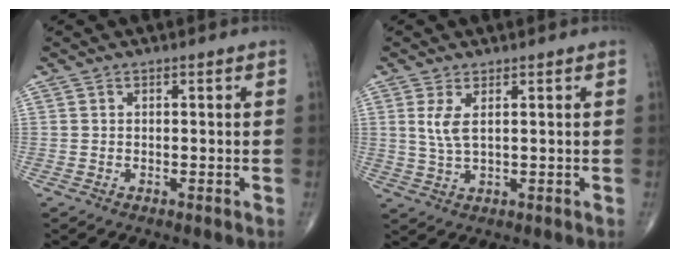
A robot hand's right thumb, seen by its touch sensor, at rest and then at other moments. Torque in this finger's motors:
{"motor_torque": [-0.15, 0.24, 0.38, 0.41, -0.03]}